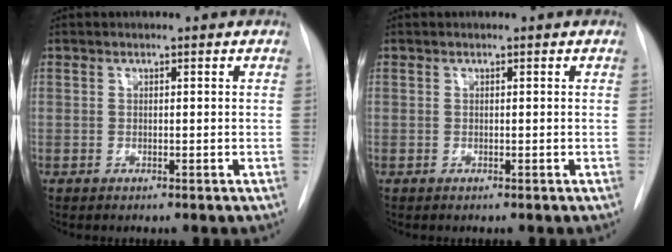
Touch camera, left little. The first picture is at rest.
{"total": 0.0}